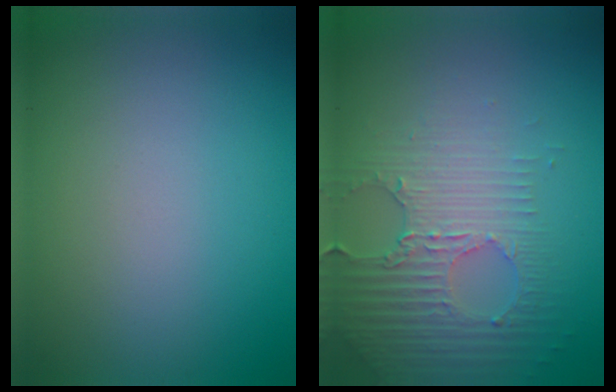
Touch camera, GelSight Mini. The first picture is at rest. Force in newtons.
{"total": 3.8, "press": 3.7, "slide": 0.8}